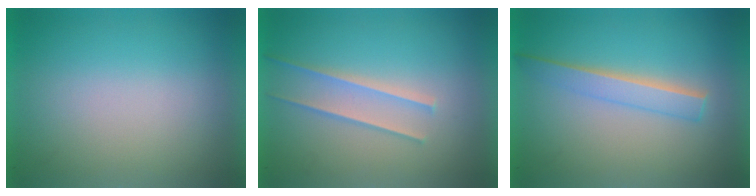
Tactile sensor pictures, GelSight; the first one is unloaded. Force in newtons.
{"total": 1.5}
{"total": 2.3}